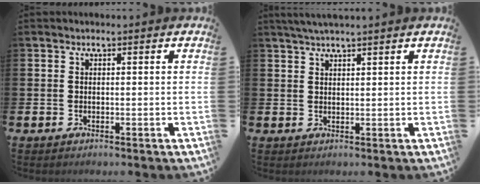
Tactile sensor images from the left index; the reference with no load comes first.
{"total": 2.3, "force": [2.1, -0.1, 0.9], "torque": [-0.024, 0.002, 0.040]}